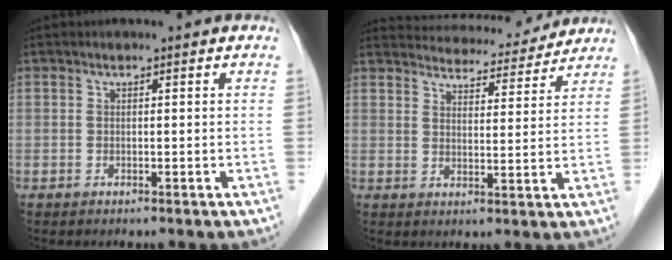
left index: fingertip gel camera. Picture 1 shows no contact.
{"total": 14.2, "force": [13.6, 2.9, 2.8], "torque": [-0.030, 0.011, 0.173]}